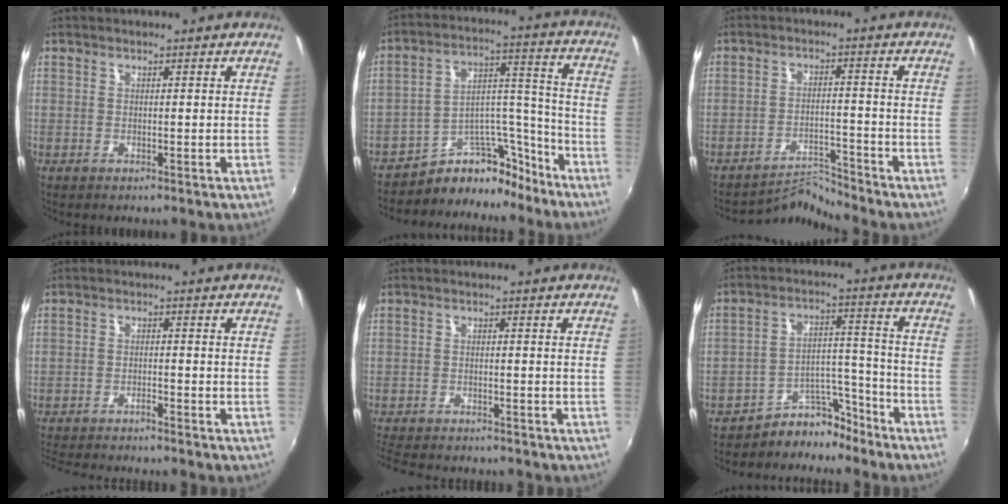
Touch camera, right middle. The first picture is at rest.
{"total": 12.5, "force": [-10.6, 5.8, 3.2], "torque": [-0.032, 0.077, -0.161]}
{"total": 5.4, "force": [-5.1, -1.4, -1.4], "torque": [0.009, 0.019, -0.086]}
{"total": 8.3, "force": [-7.8, 0.9, 2.8], "torque": [-0.075, -0.010, -0.126]}
{"total": 9.8, "force": [-8.8, 2.6, 3.4], "torque": [-0.094, -0.014, -0.141]}
{"total": 8.1, "force": [-7.3, 3.4, 0.7], "torque": [0.000, 0.051, -0.119]}